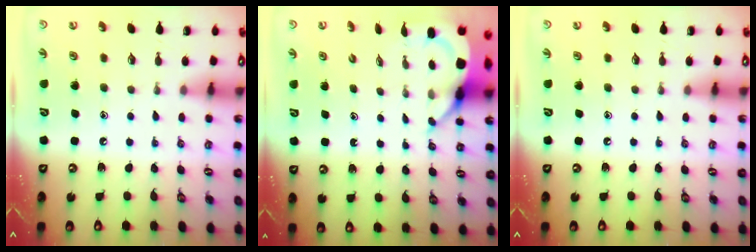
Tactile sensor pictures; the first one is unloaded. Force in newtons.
{"total": 5.2, "press": 5.1, "slide": 0.5}
{"total": 0.0}